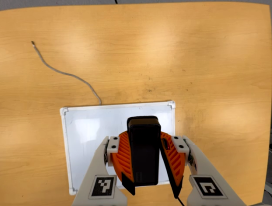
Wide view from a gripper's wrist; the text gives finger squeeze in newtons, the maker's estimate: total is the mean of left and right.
{"total": 7.6, "left": 8.2, "right": 6.9}